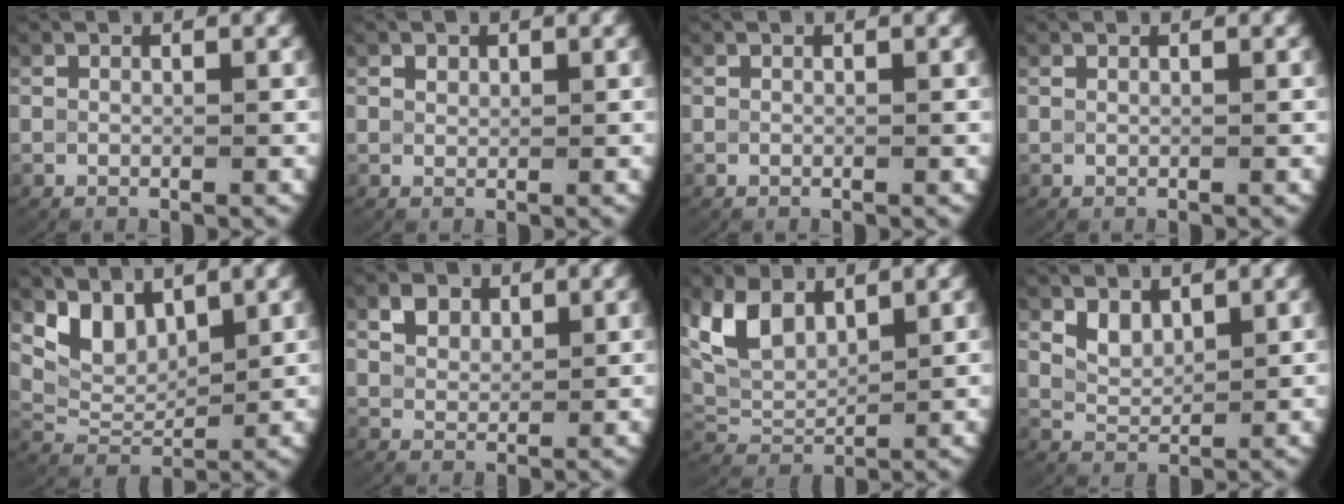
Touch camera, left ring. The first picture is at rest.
{"total": 0.6, "force": [0.5, 0.2, 0.2], "torque": [-0.006, -0.005, 0.017]}
{"total": 0.0}
{"total": 0.0}
{"total": 6.9, "force": [3.0, 4.8, 3.9], "torque": [-0.084, -0.002, 0.054]}
{"total": 2.1, "force": [1.5, 1.2, 0.9], "torque": [-0.024, -0.008, 0.037]}
{"total": 6.9, "force": [2.6, 4.7, 4.3], "torque": [-0.120, -0.013, 0.055]}
{"total": 2.2, "force": [1.5, 1.2, 1.0], "torque": [-0.034, -0.012, 0.034]}